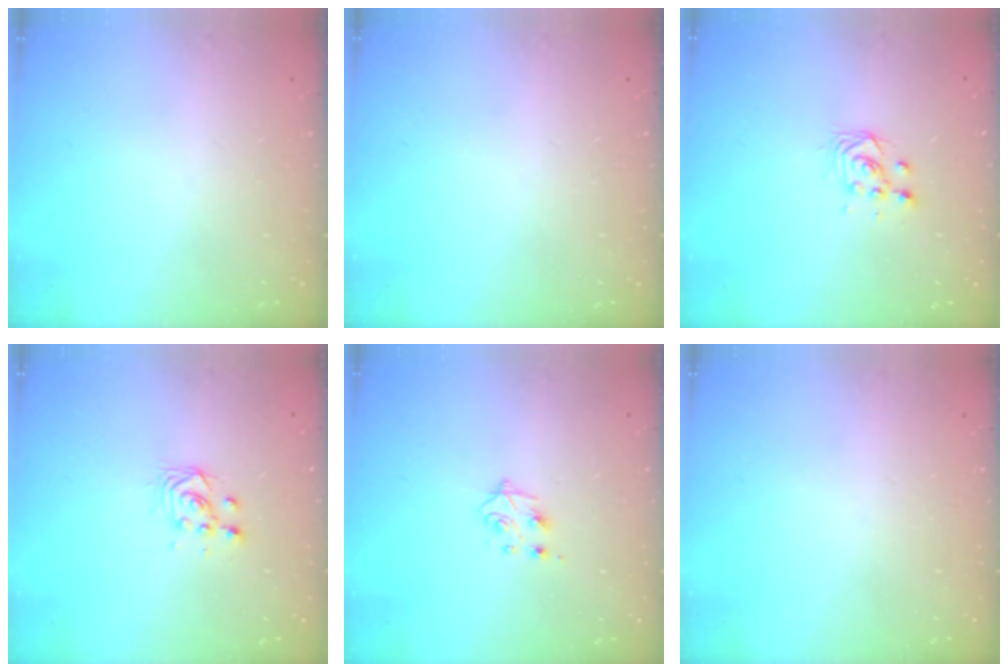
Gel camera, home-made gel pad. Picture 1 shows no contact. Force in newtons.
{"total": 0.0}
{"total": 3.7, "press": 3.4, "slide": 1.4}
{"total": 3.7, "press": 3.4, "slide": 1.4}
{"total": 4.4, "press": 4.4, "slide": 0.6}
{"total": 0.0}